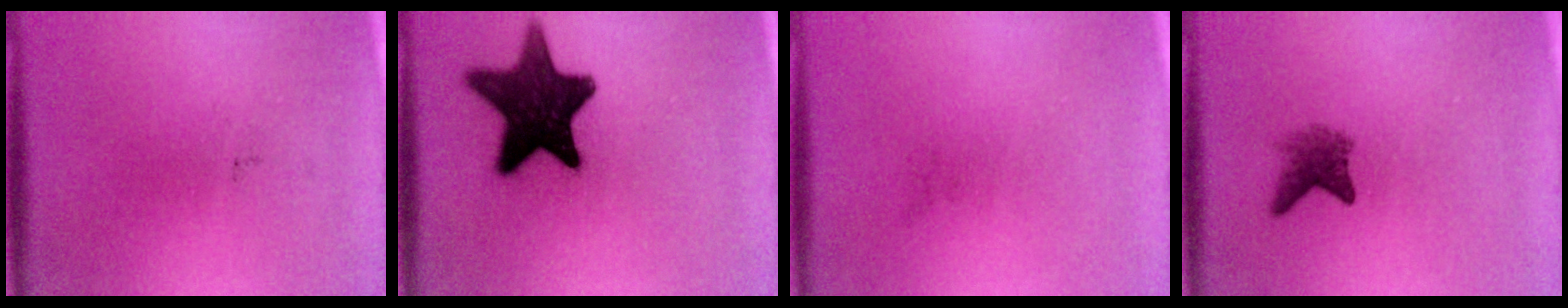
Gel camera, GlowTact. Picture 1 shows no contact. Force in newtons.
{"total": 15.5}
{"total": 0.0}
{"total": 2.7}